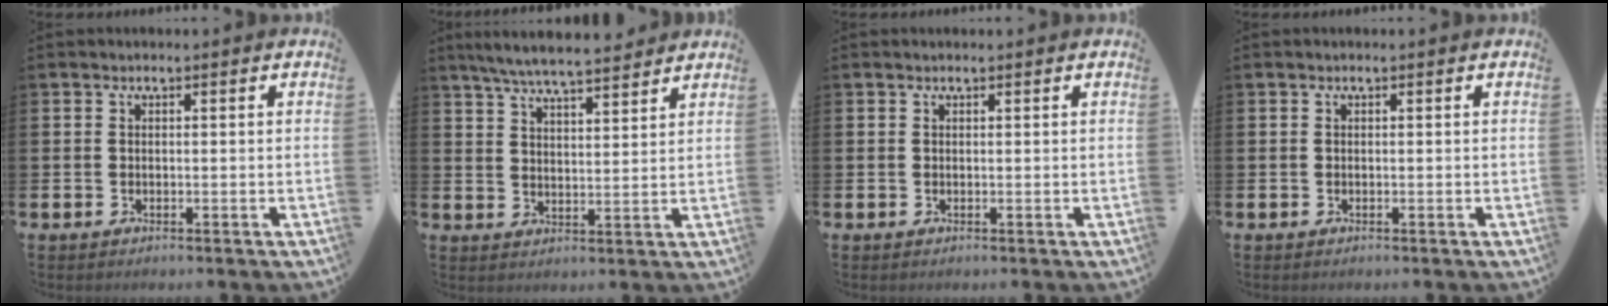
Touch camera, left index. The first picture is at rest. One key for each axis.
{"total": 6.3, "fx": 6.0, "fy": 0.4, "fz": 1.9, "tx": -0.052, "ty": -0.027, "tz": 0.107}
{"total": 0.0}
{"total": 0.0}